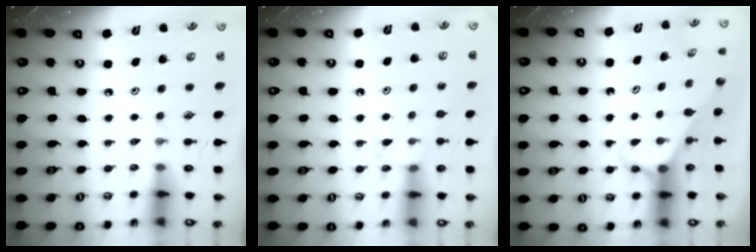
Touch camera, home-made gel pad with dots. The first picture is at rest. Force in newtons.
{"total": 5.2, "press": 5.1, "slide": 0.7}
{"total": 2.7, "press": 2.7, "slide": 0.2}